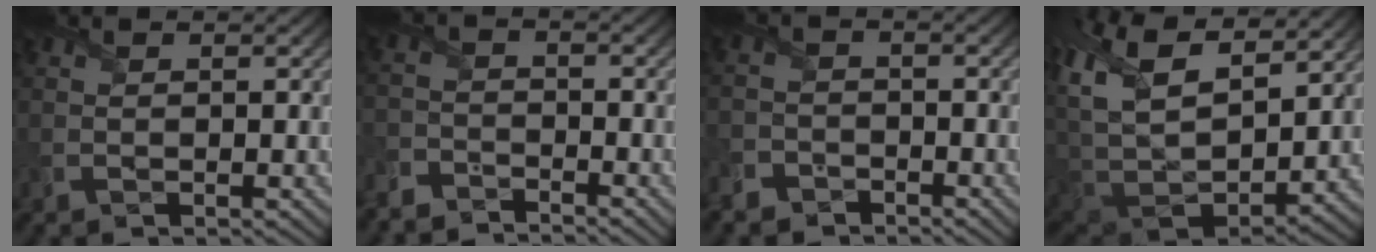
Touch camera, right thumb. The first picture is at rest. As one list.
[{"total": 4.1, "force": [-4.0, 0.7, 0.3], "torque": [-0.006, -0.004, -0.094]}, {"total": 3.9, "force": [-3.3, 2.1, 0.2], "torque": [0.003, 0.000, -0.069]}, {"total": 16.9, "force": [7.0, 9.1, 12.4], "torque": [-0.259, 0.010, 0.139]}]